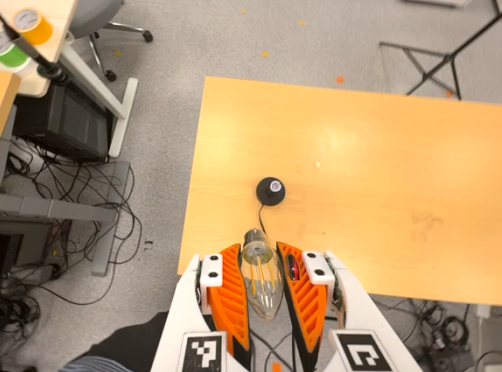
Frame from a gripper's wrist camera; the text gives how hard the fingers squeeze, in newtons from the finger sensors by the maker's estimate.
{"total": 22.7, "left": 24.6, "right": 20.9}